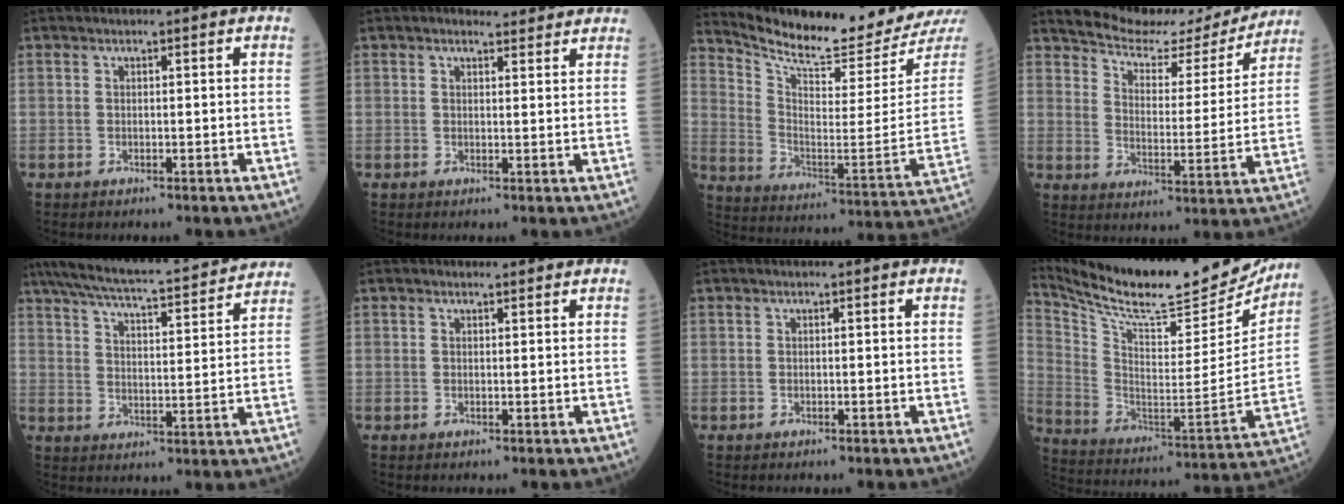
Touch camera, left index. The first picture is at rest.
{"total": 3.8, "force": [3.5, 1.2, 0.8], "torque": [-0.013, 0.011, 0.037]}
{"total": 18.7, "force": [18.1, -0.3, 4.7], "torque": [-0.107, -0.108, 0.264]}
{"total": 16.0, "force": [15.4, 3.3, 3.1], "torque": [-0.047, -0.019, 0.208]}
{"total": 21.1, "force": [18.8, 2.4, 9.3], "torque": [-0.158, 0.017, 0.257]}
{"total": 0.8, "force": [0.7, 0.2, 0.0], "torque": [-0.011, -0.002, 0.010]}
{"total": 0.0}
{"total": 26.7, "force": [24.2, 3.8, 10.7], "torque": [-0.198, -0.073, 0.352]}